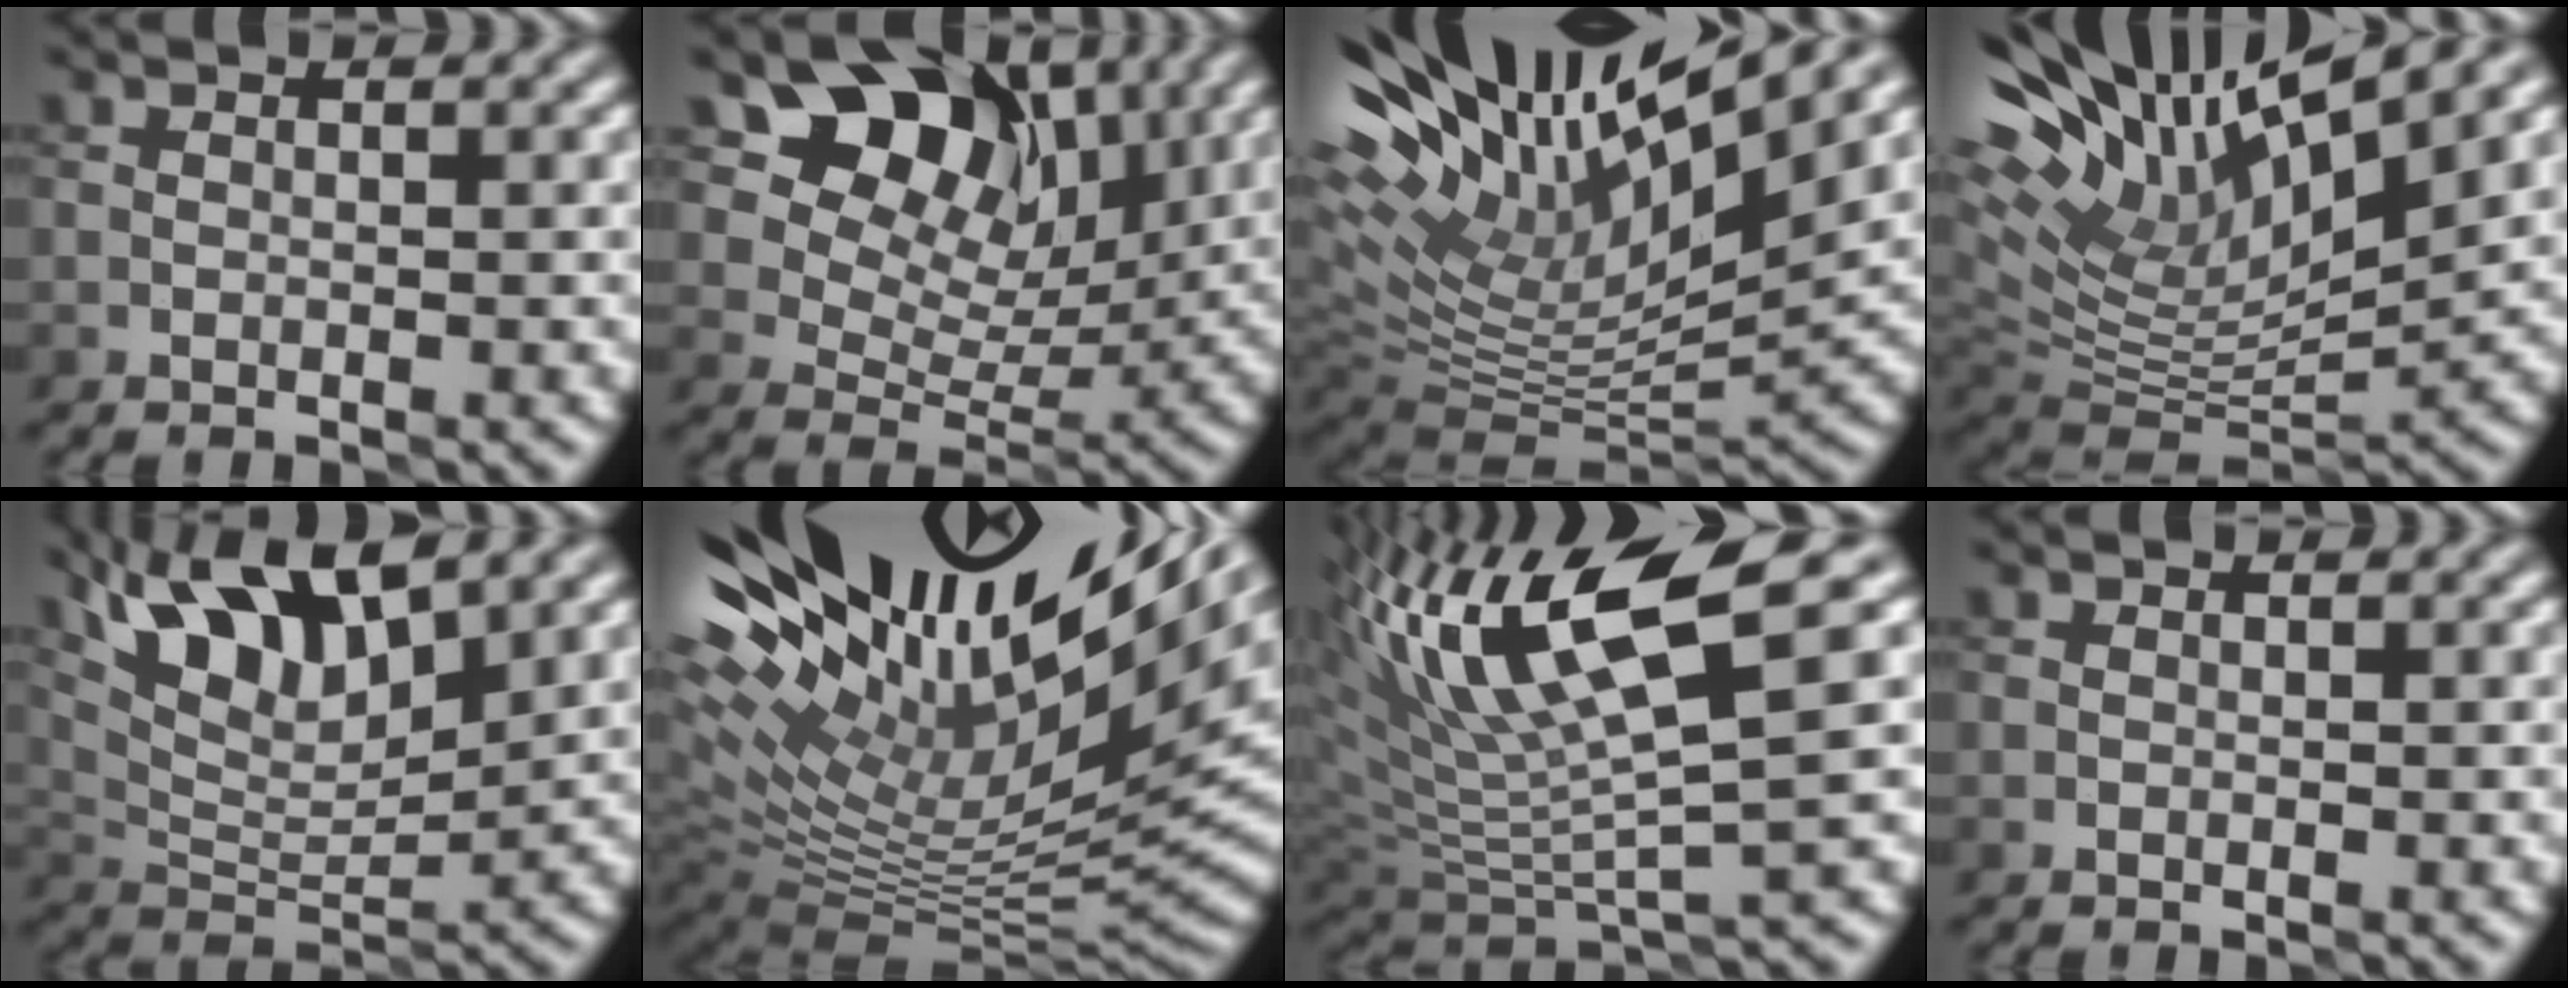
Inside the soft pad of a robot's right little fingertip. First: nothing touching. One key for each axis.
{"total": 10.5, "fx": 5.8, "fy": 7.0, "fz": 5.2, "tx": -0.072, "ty": 0.001, "tz": 0.096}
{"total": 16.6, "fx": 9.2, "fy": 4.5, "fz": 13.1, "tx": -0.248, "ty": 0.031, "tz": 0.189}
{"total": 13.6, "fx": 8.3, "fy": 3.8, "fz": 10.1, "tx": -0.207, "ty": 0.028, "tz": 0.154}
{"total": 8.6, "fx": 5.6, "fy": 2.6, "fz": 5.9, "tx": -0.106, "ty": 0.009, "tz": 0.108}
{"total": 18.1, "fx": 9.0, "fy": 5.9, "fz": 14.5, "tx": -0.202, "ty": 0.025, "tz": 0.187}
{"total": 11.7, "fx": 6.5, "fy": 2.4, "fz": 9.5, "tx": -0.173, "ty": 0.018, "tz": 0.121}
{"total": 0.0}